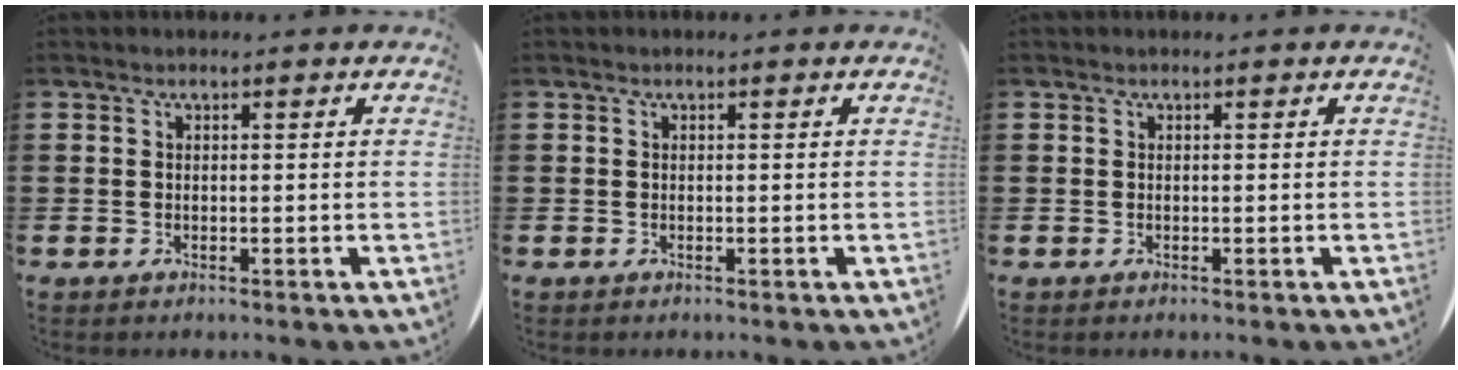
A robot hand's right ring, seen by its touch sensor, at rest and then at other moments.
{"total": 0.0}
{"total": 0.0}